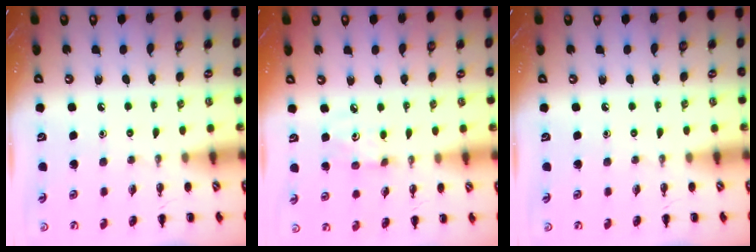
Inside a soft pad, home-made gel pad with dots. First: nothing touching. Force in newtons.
{"total": 3.4, "press": 3.3, "slide": 0.9}
{"total": 0.0}